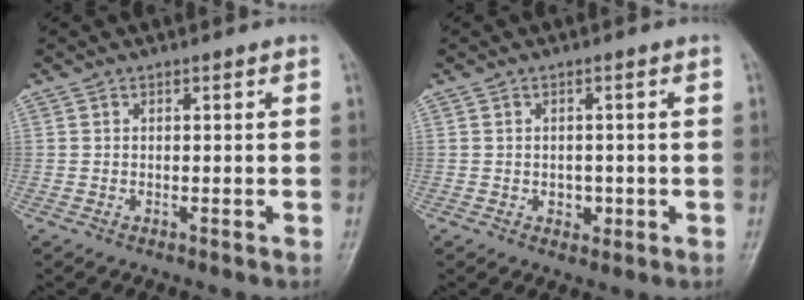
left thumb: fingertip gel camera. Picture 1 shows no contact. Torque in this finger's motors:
{"motor_torque": [-0.10, 0.11, 0.21, 0.04, 0.00]}